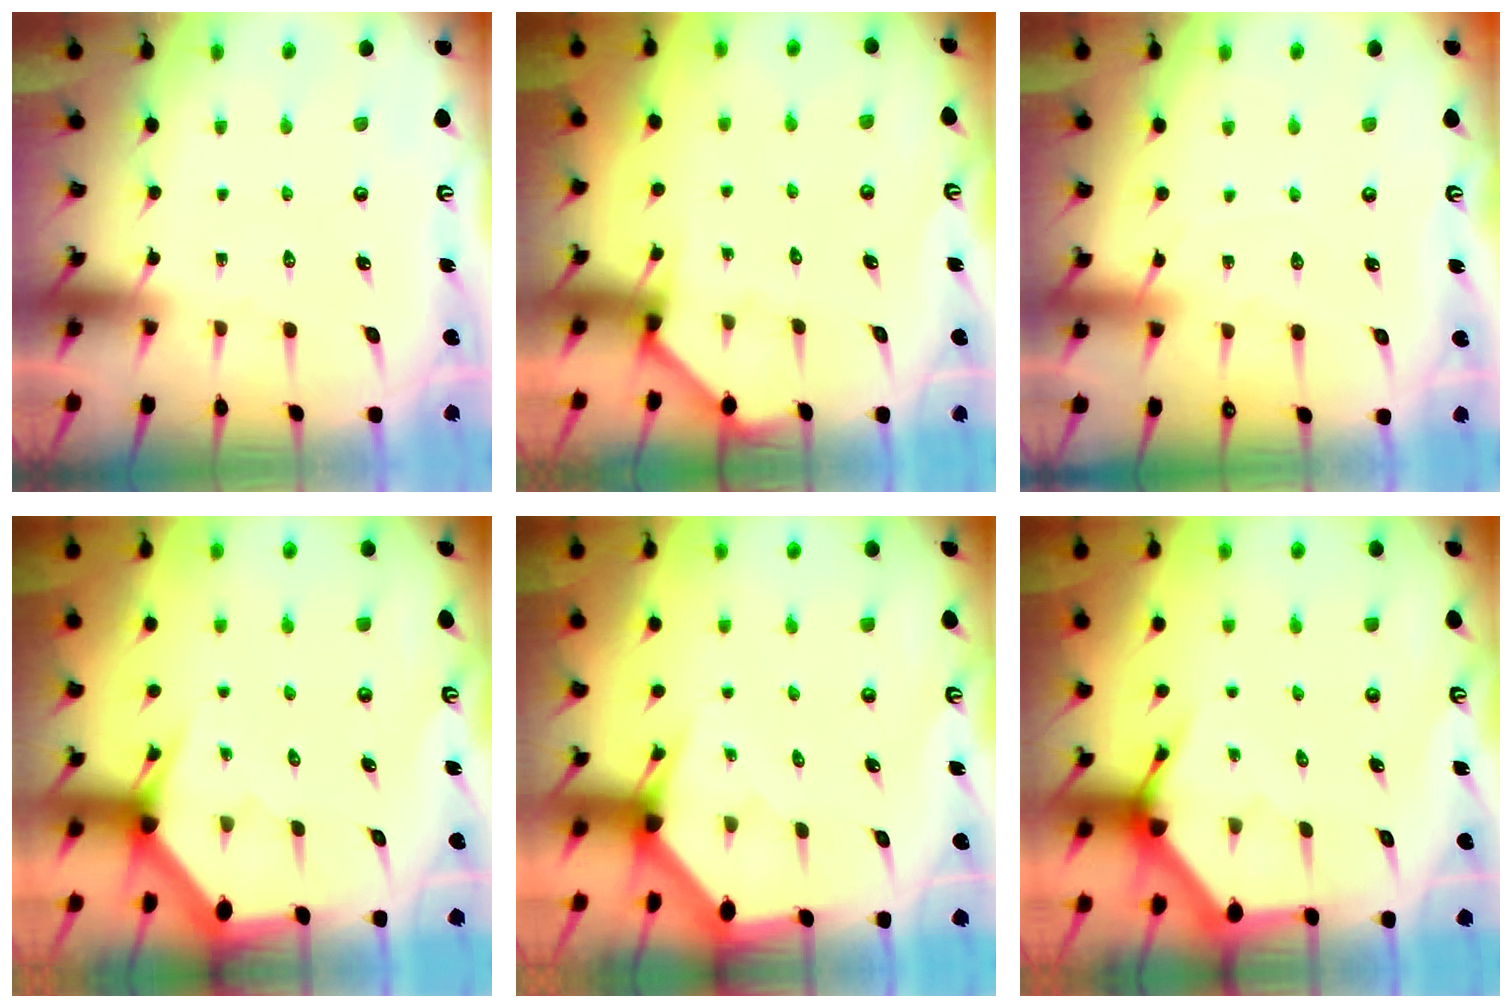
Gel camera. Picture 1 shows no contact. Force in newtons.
{"total": 1.7, "press": 1.6, "slide": 0.2}
{"total": 3.1, "press": 3.1, "slide": 0.4}
{"total": 3.1, "press": 3.1, "slide": 0.1}
{"total": 3.9, "press": 3.9, "slide": 0.1}
{"total": 3.8, "press": 3.7, "slide": 0.4}